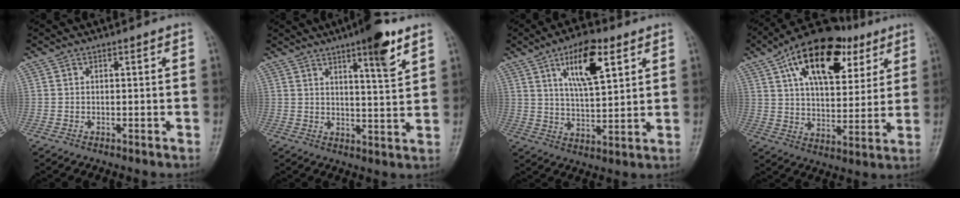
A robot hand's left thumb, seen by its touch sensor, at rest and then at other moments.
{"total": 9.0, "force": [5.5, 1.3, 7.0], "torque": [-0.096, -0.032, 0.079]}
{"total": 12.3, "force": [5.8, 4.5, 9.8], "torque": [-0.151, -0.025, 0.103]}
{"total": 21.5, "force": [10.2, 11.3, 15.1], "torque": [-0.208, -0.011, 0.165]}